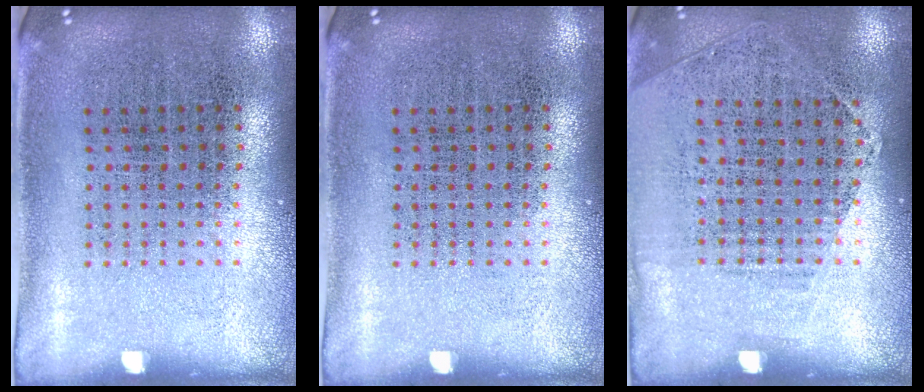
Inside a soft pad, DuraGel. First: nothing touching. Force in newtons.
{"total": 0.0}
{"total": 1.2, "press": 1.0, "slide": 0.7}